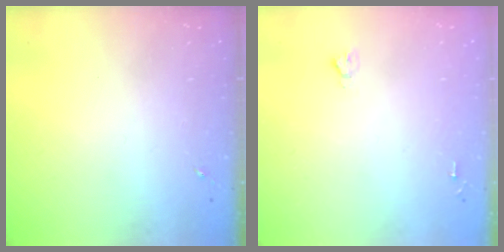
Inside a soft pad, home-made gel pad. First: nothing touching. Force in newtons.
{"total": 1.9, "press": 1.9, "slide": 0.2}